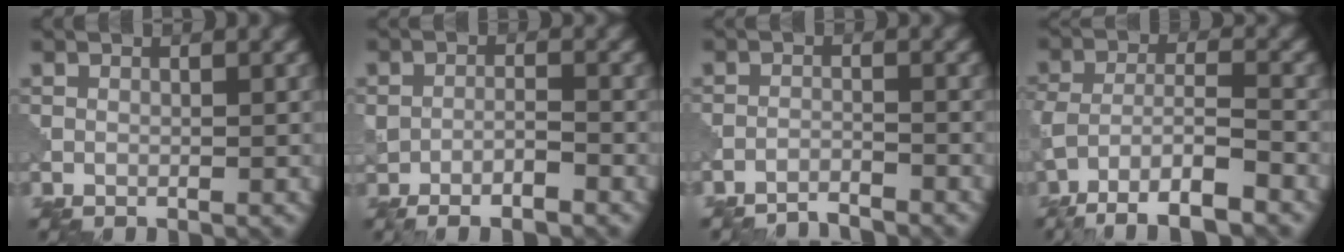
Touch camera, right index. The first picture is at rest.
{"total": 2.7, "force": [-1.6, 0.9, 2.0], "torque": [-0.038, 0.000, -0.030]}
{"total": 2.5, "force": [-2.5, 0.1, 0.5], "torque": [0.001, 0.002, -0.048]}
{"total": 6.5, "force": [-4.3, 1.8, 4.6], "torque": [-0.083, -0.001, -0.085]}